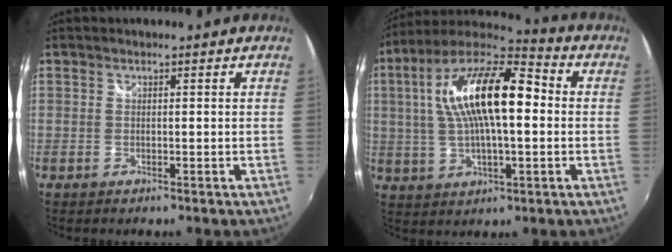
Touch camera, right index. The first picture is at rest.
{"total": 20.0, "force": [2.5, 7.4, 18.5], "torque": [-0.342, 0.022, 0.030]}